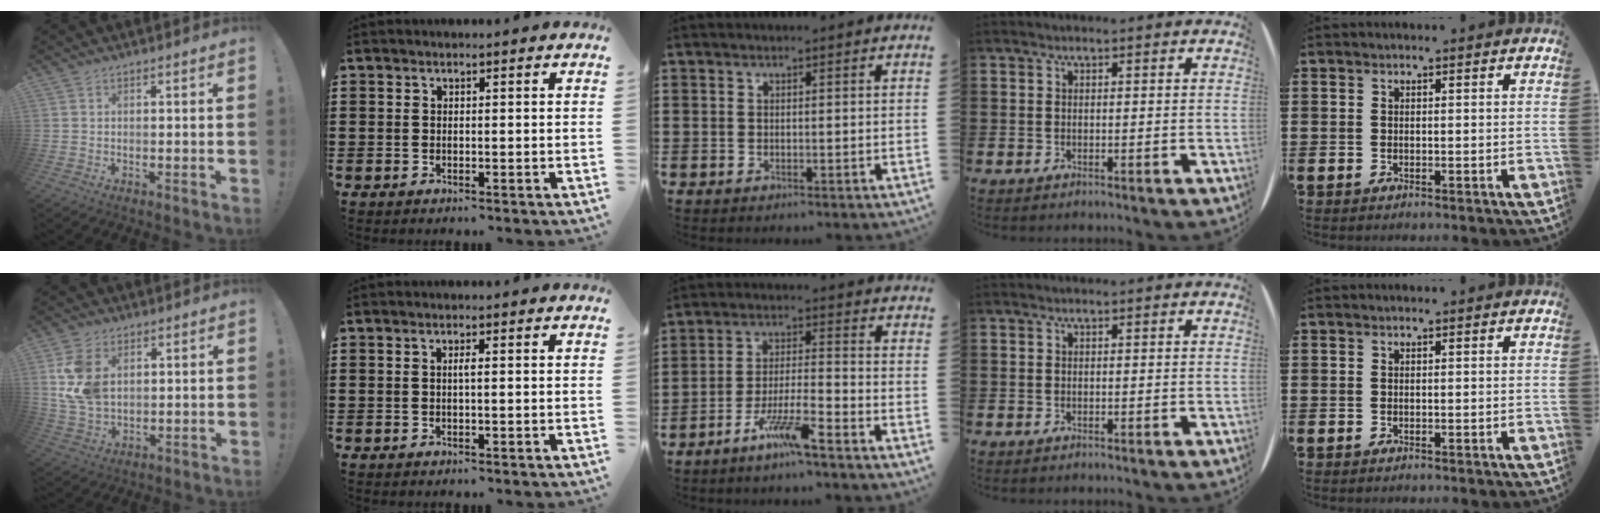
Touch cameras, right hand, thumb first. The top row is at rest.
{"thumb": {"total": 11.8, "force": [3.3, 8.1, 7.9], "torque": [-0.156, -0.008, 0.066]}, "index": {"total": 0.9, "force": [0.0, 0.0, 0.9], "torque": [-0.017, -0.003, -0.001]}, "middle": {"total": 7.3, "force": [-5.2, 0.5, 5.1], "torque": [-0.106, -0.007, -0.100]}}